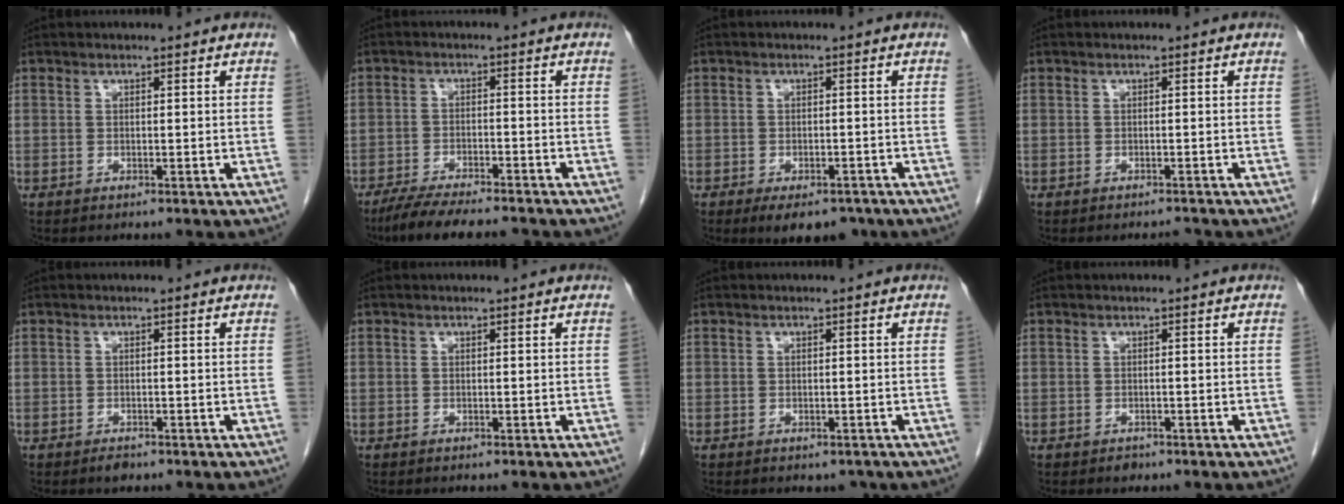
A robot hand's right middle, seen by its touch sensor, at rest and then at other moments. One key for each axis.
{"total": 10.4, "fx": -9.0, "fy": 1.4, "fz": 5.0, "tx": -0.076, "ty": -0.017, "tz": -0.141}
{"total": 7.1, "fx": -5.2, "fy": 3.2, "fz": 3.6, "tx": -0.043, "ty": -0.001, "tz": -0.073}
{"total": 1.1, "fx": -1.1, "fy": 0.1, "fz": 0.1, "tx": -0.006, "ty": -0.005, "tz": -0.011}
{"total": 1.2, "fx": -0.9, "fy": 0.5, "fz": 0.6, "tx": -0.010, "ty": -0.001, "tz": -0.011}
{"total": 0.0}
{"total": 1.2, "fx": -0.9, "fy": 0.7, "fz": 0.4, "tx": -0.005, "ty": -0.001, "tz": -0.008}
{"total": 0.9, "fx": -0.7, "fy": 0.6, "fz": 0.2, "tx": -0.006, "ty": 0.001, "tz": -0.009}